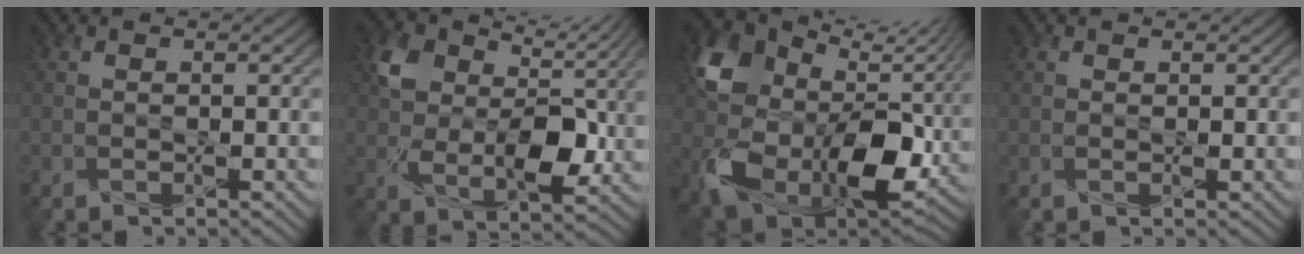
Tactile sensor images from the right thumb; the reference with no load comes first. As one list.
[{"total": 9.2, "force": [2.7, 5.7, 6.6], "torque": [-0.133, -0.018, 0.049]}, {"total": 14.5, "force": [3.0, 10.4, 9.6], "torque": [-0.210, -0.021, 0.066]}, {"total": 0.5, "force": [0.4, 0.3, 0.3], "torque": [-0.007, 0.000, 0.006]}]